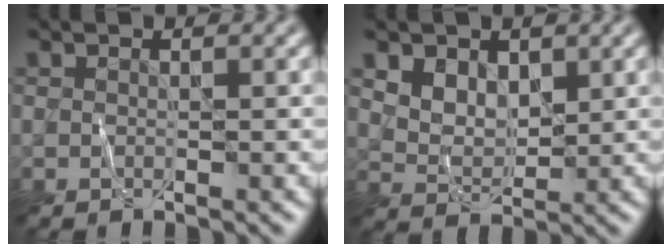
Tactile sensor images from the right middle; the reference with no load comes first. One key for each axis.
{"total": 3.7, "fx": 1.9, "fy": 2.5, "fz": 1.9, "tx": -0.045, "ty": -0.007, "tz": 0.043}